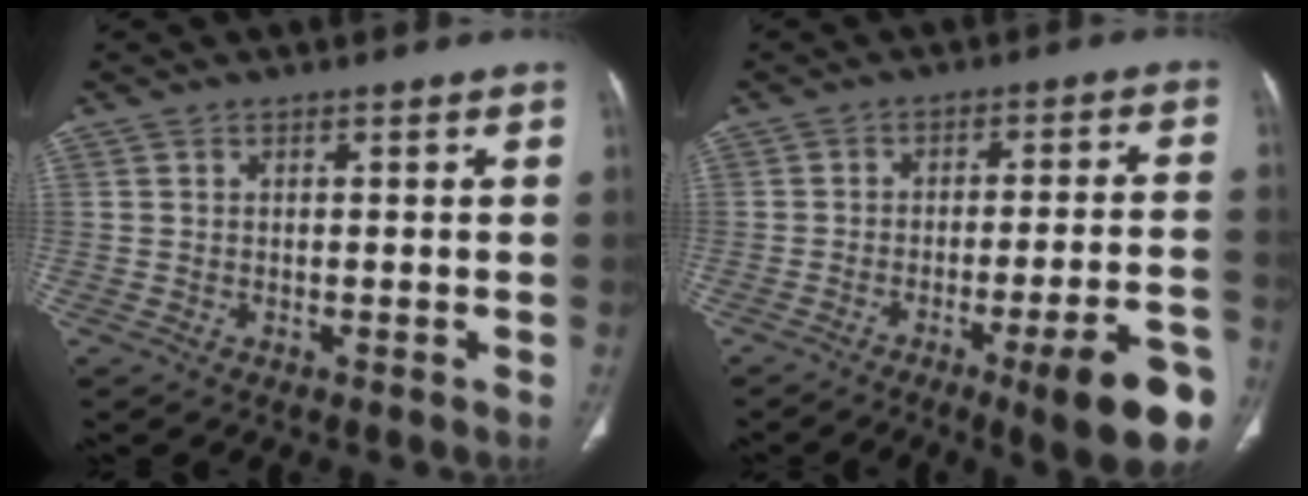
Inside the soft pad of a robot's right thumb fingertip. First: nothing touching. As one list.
[{"total": 14.4, "force": [-7.5, 1.9, 12.2], "torque": [-0.133, 0.037, -0.096]}]